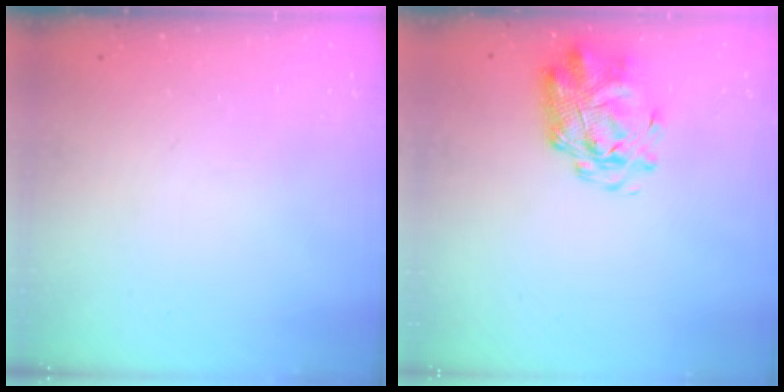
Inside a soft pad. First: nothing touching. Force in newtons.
{"total": 3.0, "press": 2.9, "slide": 0.7}